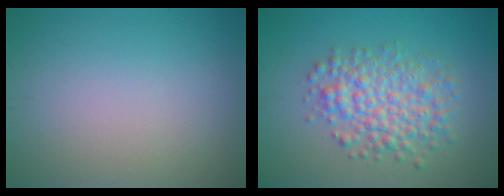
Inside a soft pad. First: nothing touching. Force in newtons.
{"total": 5.2, "press": 5.2, "slide": 0.1}